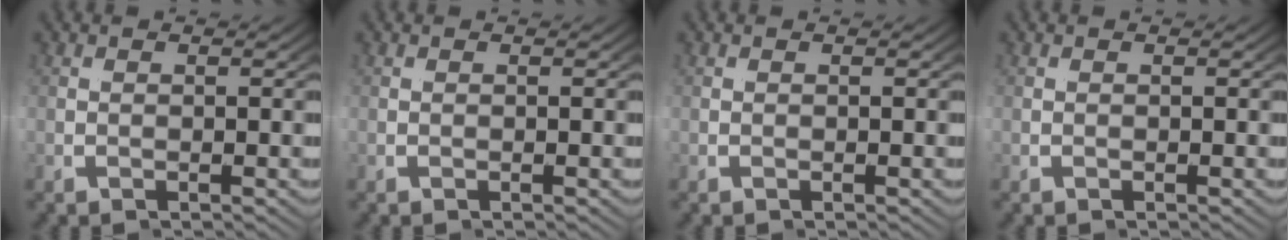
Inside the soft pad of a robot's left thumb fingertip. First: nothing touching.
{"total": 0.0}
{"total": 0.0}
{"total": 0.0}